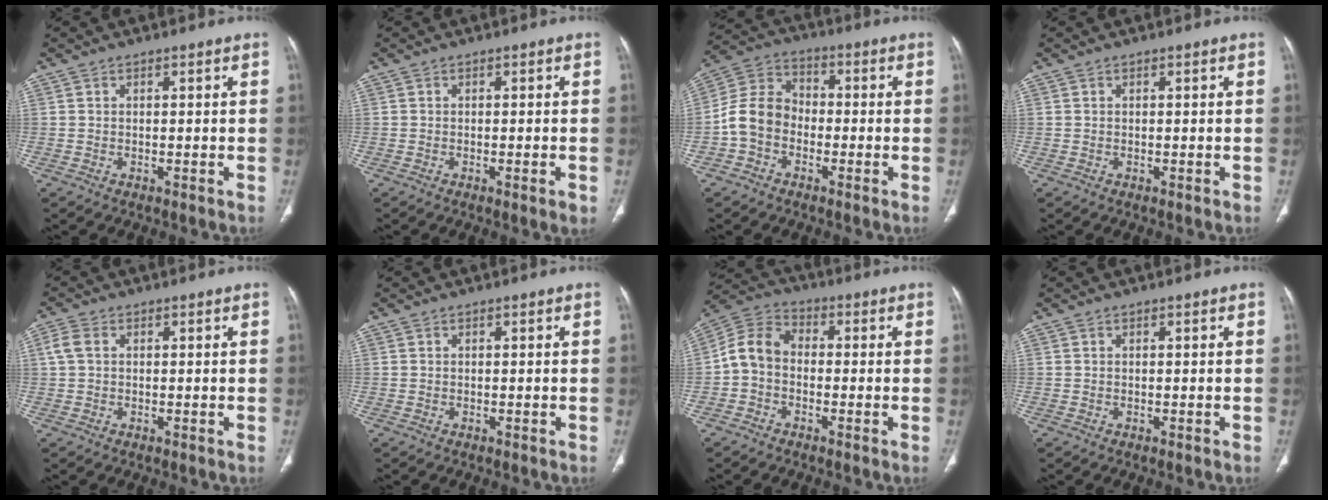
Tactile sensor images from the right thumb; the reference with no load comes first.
{"total": 2.0, "force": [-0.7, 0.3, 1.9], "torque": [-0.028, -0.006, -0.007]}
{"total": 9.0, "force": [-2.5, 7.1, 4.9], "torque": [-0.086, 0.036, -0.061]}
{"total": 0.0}
{"total": 3.1, "force": [0.8, 2.2, 2.1], "torque": [-0.054, 0.010, 0.016]}
{"total": 0.0}
{"total": 7.7, "force": [-1.2, 5.9, 4.8], "torque": [-0.080, 0.029, -0.041]}
{"total": 0.0}